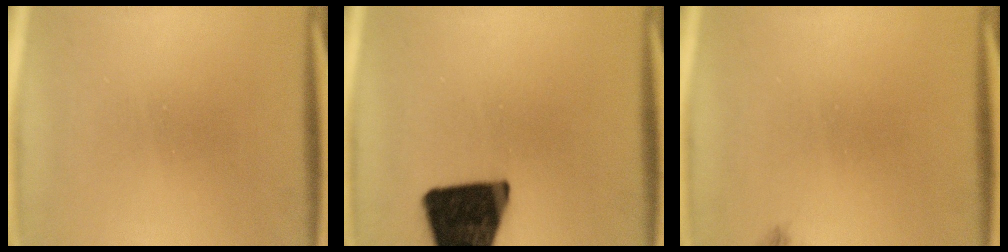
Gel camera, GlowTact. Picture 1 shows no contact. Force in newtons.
{"total": 19.8}
{"total": 0.7}